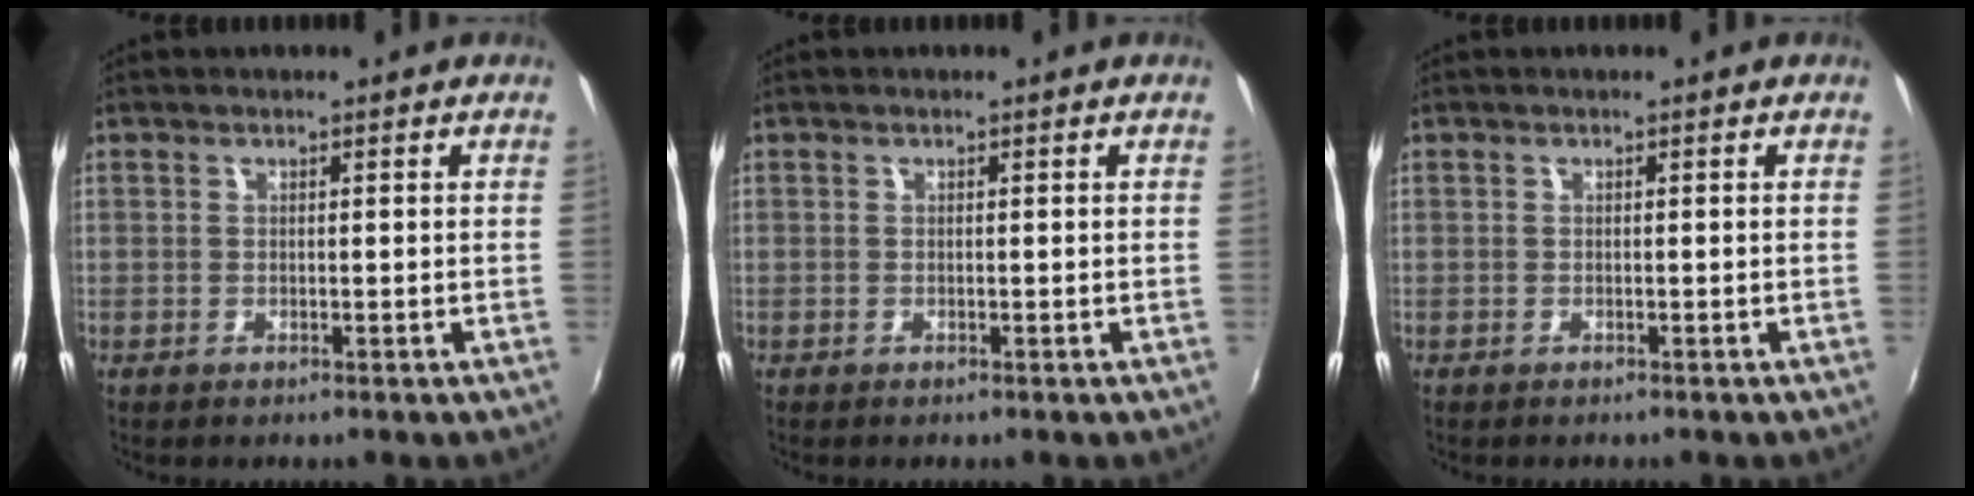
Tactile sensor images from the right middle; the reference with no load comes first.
{"total": 0.0}
{"total": 0.0}